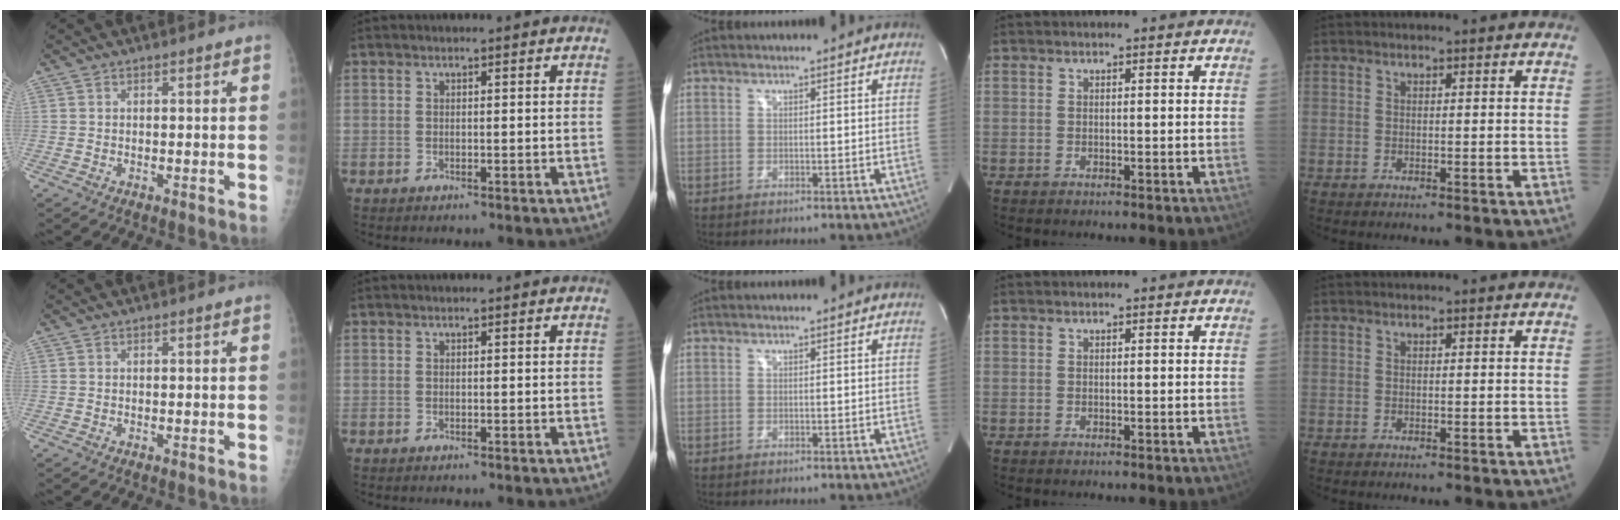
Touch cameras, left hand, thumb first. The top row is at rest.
{}